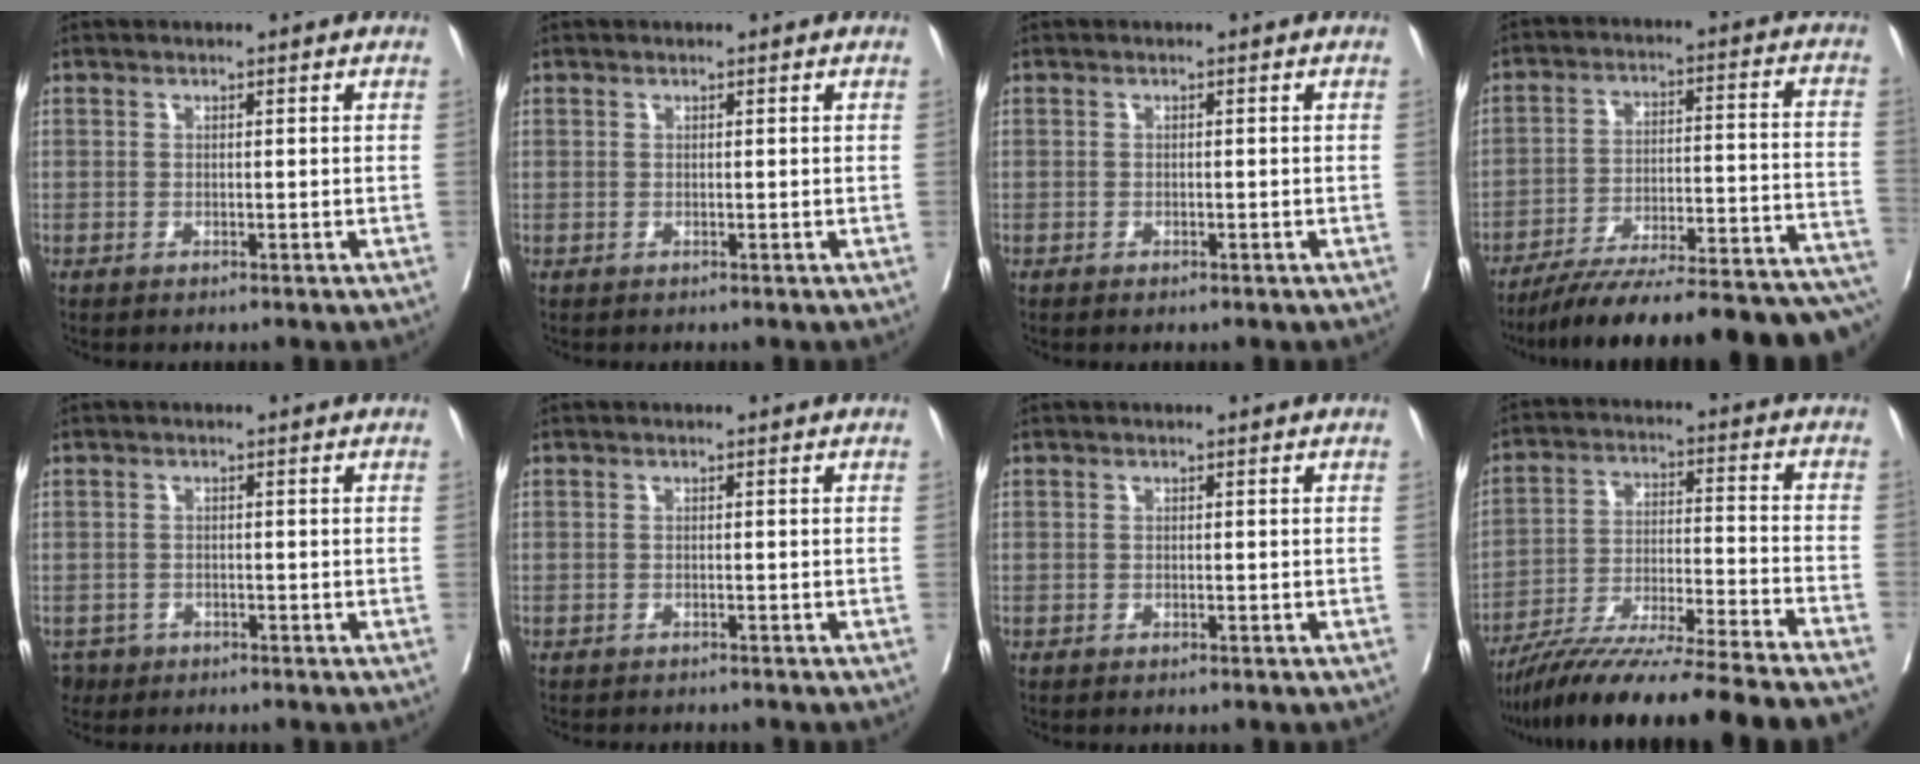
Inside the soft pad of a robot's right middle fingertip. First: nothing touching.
{"total": 0.0}
{"total": 1.1, "force": [-0.7, 0.5, 0.7], "torque": [-0.014, -0.003, -0.006]}
{"total": 28.3, "force": [-25.2, 1.9, 12.7], "torque": [-0.115, -0.007, -0.345]}
{"total": 2.6, "force": [-1.7, 1.9, 0.0], "torque": [0.000, 0.003, -0.030]}
{"total": 4.0, "force": [-3.6, 0.8, 1.6], "torque": [-0.023, -0.007, -0.047]}
{"total": 0.6, "force": [-0.4, 0.1, 0.4], "torque": [-0.012, -0.003, -0.003]}
{"total": 23.8, "force": [-20.7, -1.5, 11.5], "torque": [-0.165, -0.053, -0.328]}